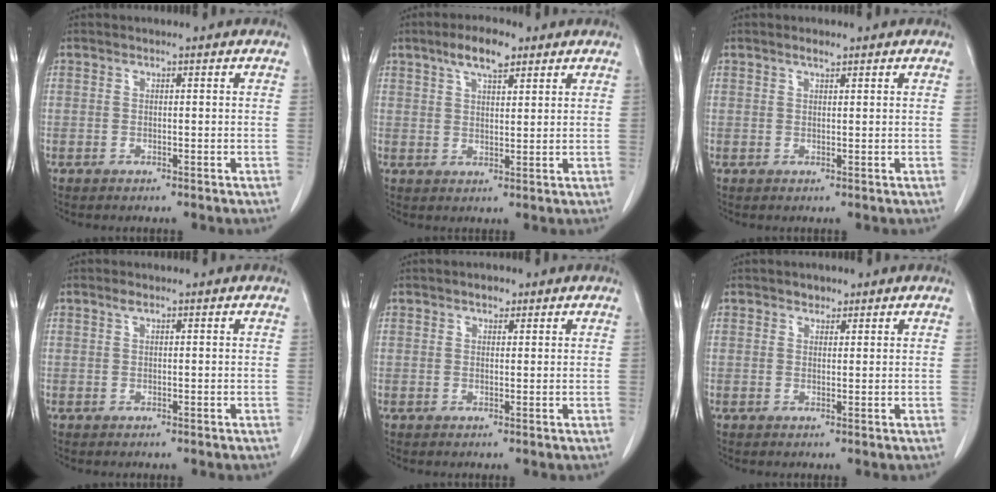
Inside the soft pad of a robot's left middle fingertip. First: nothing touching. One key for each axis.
{"total": 5.9, "fx": 3.8, "fy": 1.8, "fz": 4.1, "tx": -0.078, "ty": 0.009, "tz": 0.065}
{"total": 1.2, "fx": 0.9, "fy": 0.2, "fz": 0.7, "tx": -0.018, "ty": 0.001, "tz": 0.018}
{"total": 0.7, "fx": 0.5, "fy": 0.2, "fz": 0.5, "tx": -0.011, "ty": 0.004, "tz": 0.008}
{"total": 1.4, "fx": 1.0, "fy": 0.8, "fz": 0.6, "tx": -0.012, "ty": 0.001, "tz": 0.013}
{"total": 1.4, "fx": 1.0, "fy": 0.9, "fz": 0.3, "tx": -0.002, "ty": -0.004, "tz": 0.013}